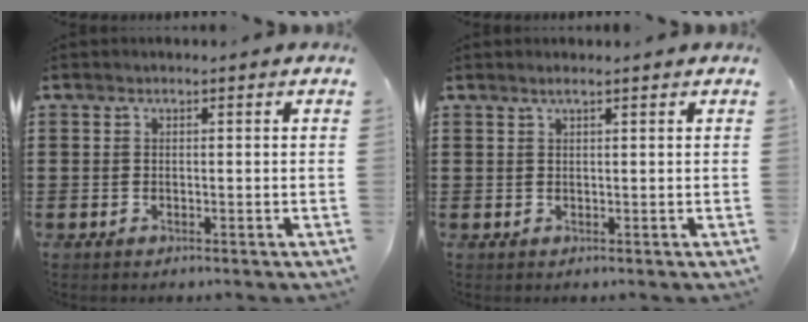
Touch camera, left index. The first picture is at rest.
{"total": 1.1, "force": [0.8, 0.0, 0.7], "torque": [-0.015, 0.001, 0.015]}